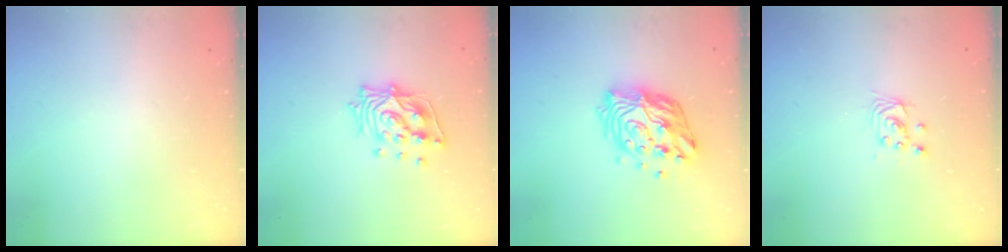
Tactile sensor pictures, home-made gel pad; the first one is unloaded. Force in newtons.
{"total": 12.7, "press": 12.6, "slide": 1.3}
{"total": 15.0, "press": 14.9, "slide": 1.6}
{"total": 2.7, "press": 2.7, "slide": 0.2}